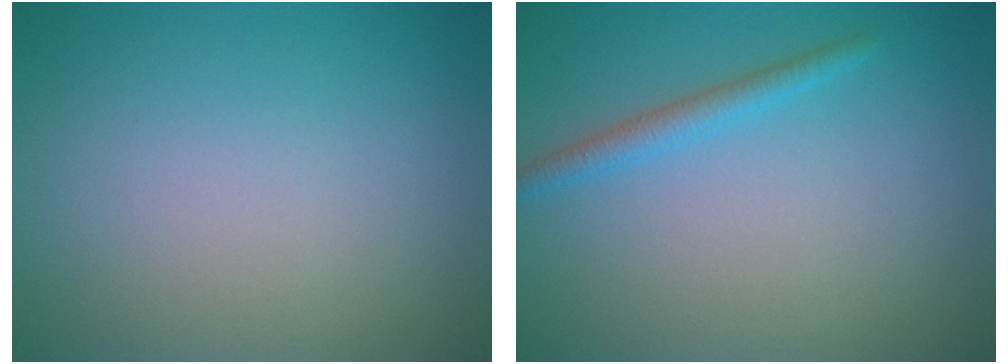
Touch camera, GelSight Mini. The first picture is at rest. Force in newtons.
{"total": 1.8, "press": 1.8, "slide": 0.1}